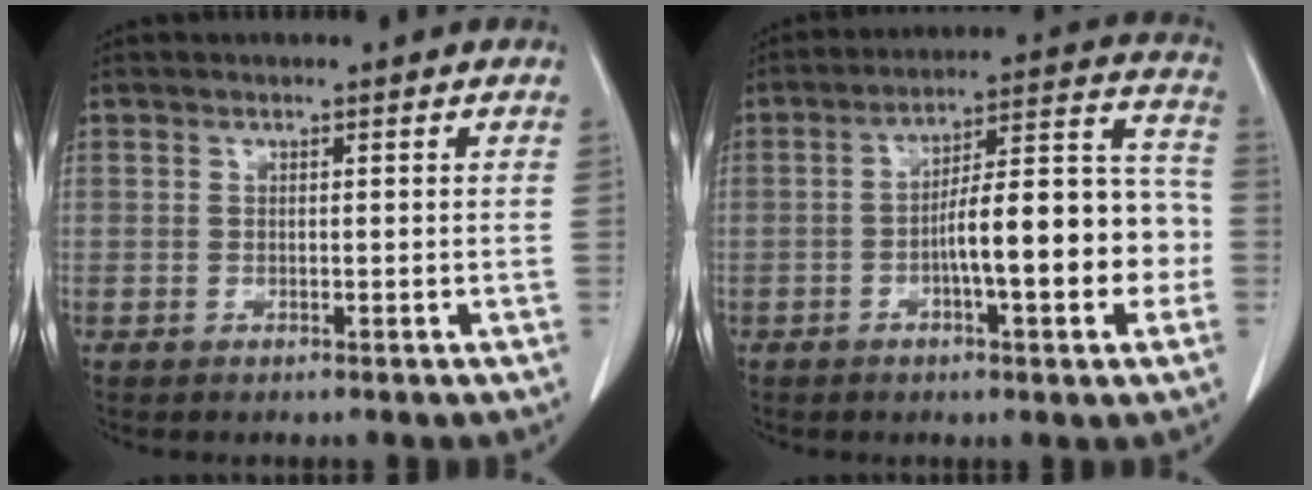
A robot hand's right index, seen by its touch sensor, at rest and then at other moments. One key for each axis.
{"total": 15.0, "fx": -3.3, "fy": 3.2, "fz": 14.3, "tx": -0.210, "ty": 0.034, "tz": -0.048}